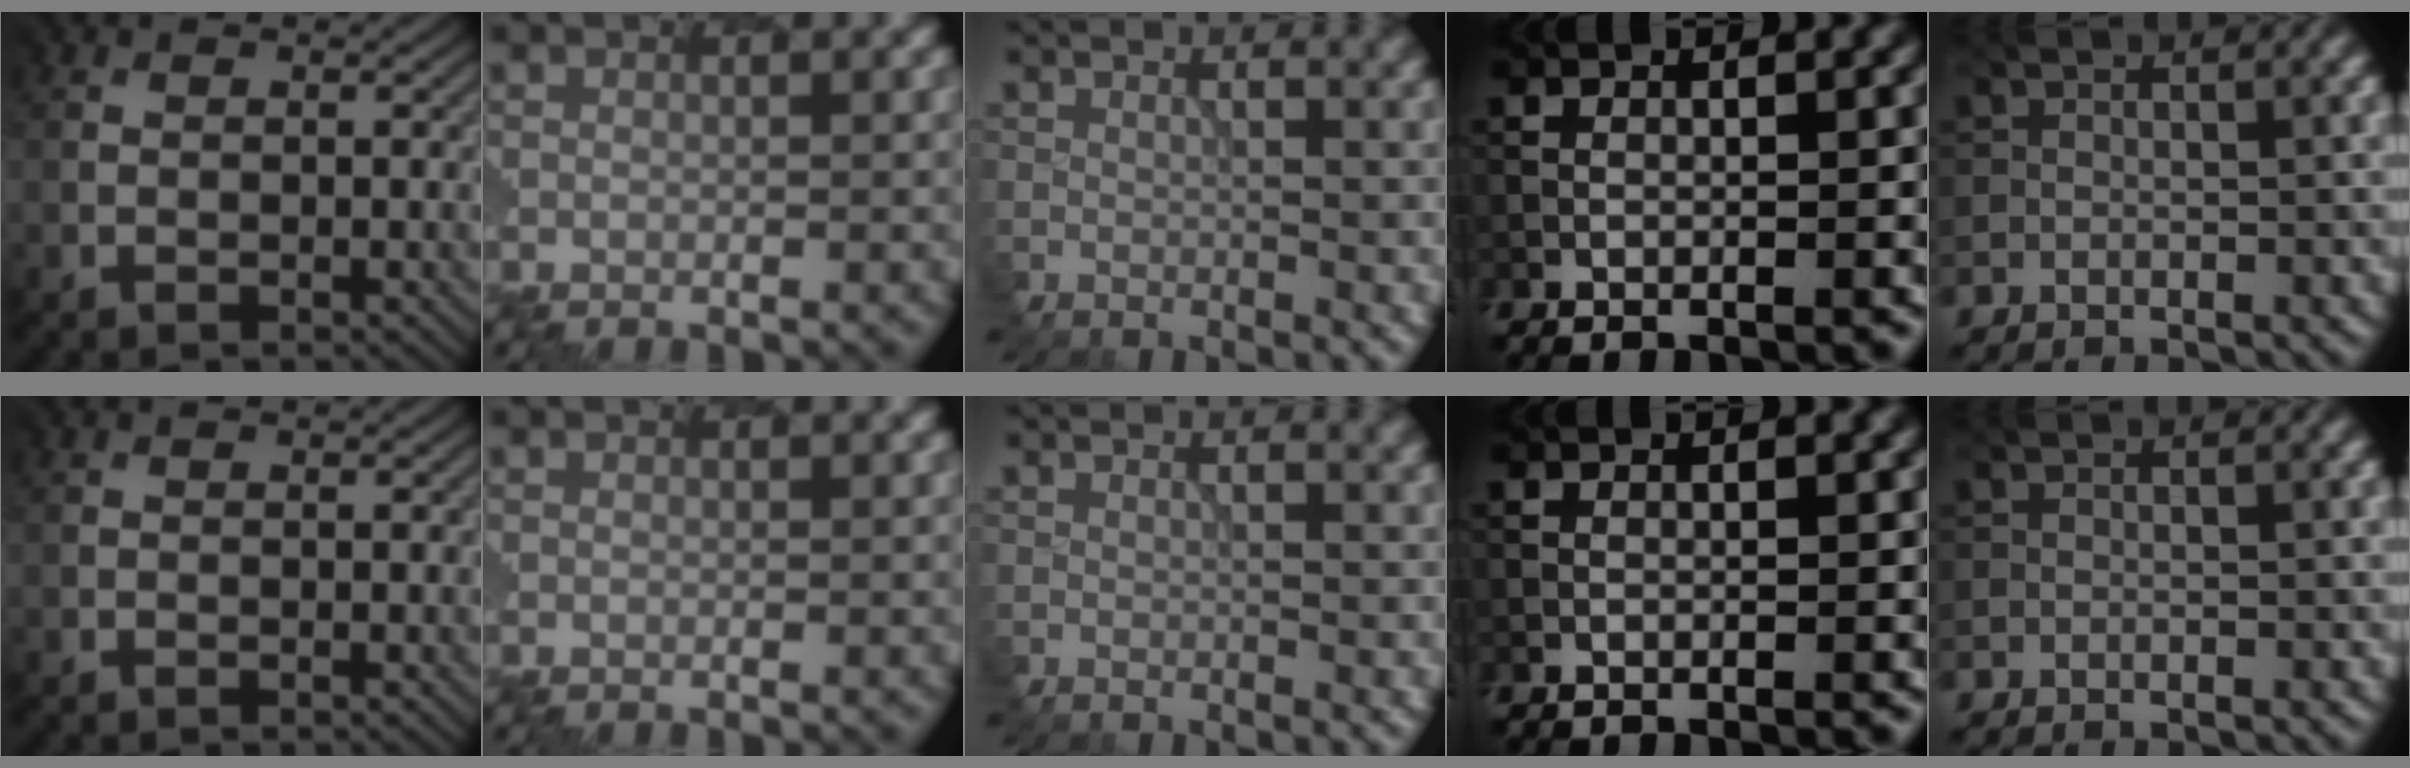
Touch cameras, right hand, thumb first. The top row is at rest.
{}